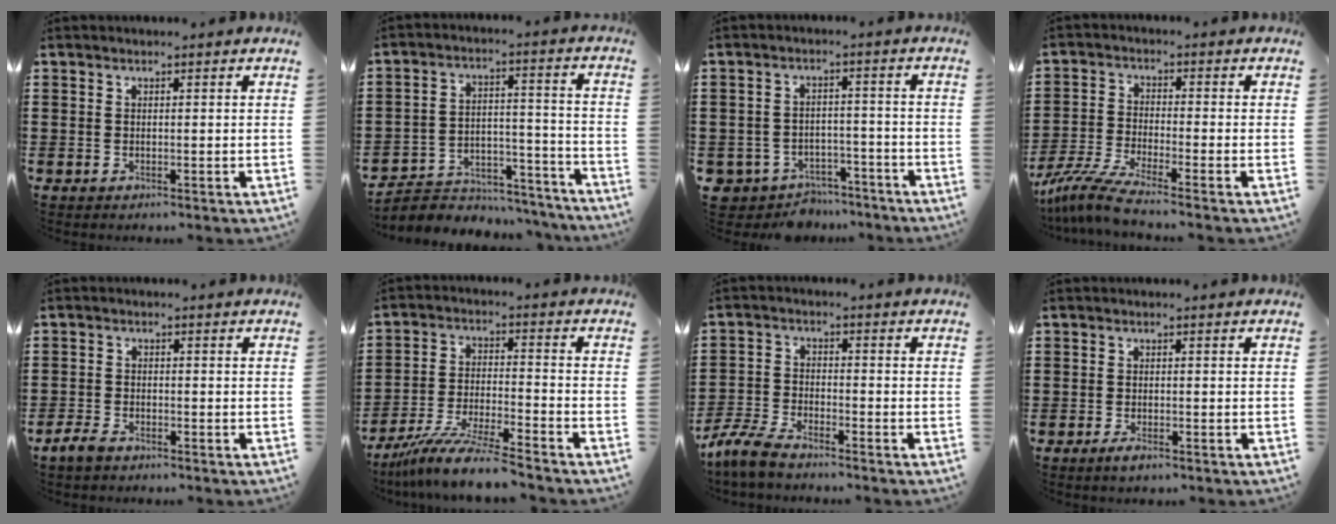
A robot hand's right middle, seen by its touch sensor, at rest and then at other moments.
{"total": 4.8, "force": [-4.5, 1.8, 0.4], "torque": [-0.009, 0.013, -0.093]}
{"total": 4.9, "force": [-4.6, 1.8, 0.5], "torque": [-0.027, 0.008, -0.099]}
{"total": 5.9, "force": [-5.1, 0.1, 2.9], "torque": [-0.082, -0.020, -0.107]}
{"total": 2.8, "force": [-2.2, 1.2, 1.3], "torque": [-0.038, 0.002, -0.047]}
{"total": 9.7, "force": [-8.7, 0.2, 4.4], "torque": [-0.089, 0.005, -0.171]}
{"total": 5.5, "force": [-5.1, 0.9, 2.0], "torque": [-0.066, -0.005, -0.107]}
{"total": 1.7, "force": [-1.2, 0.6, 1.0], "torque": [-0.020, -0.001, -0.023]}